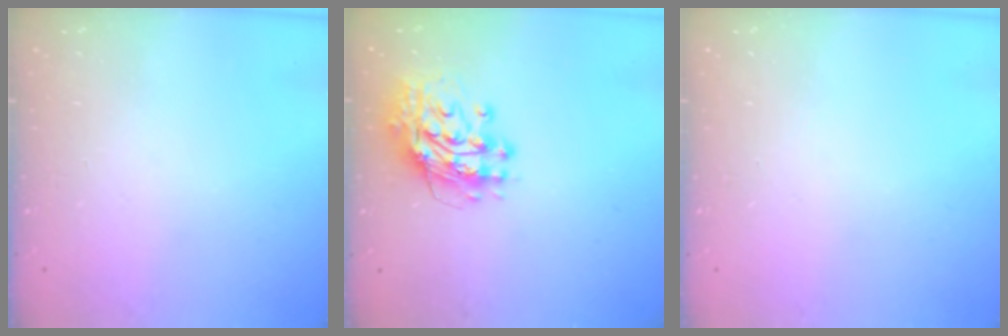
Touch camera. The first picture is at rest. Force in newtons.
{"total": 13.2, "press": 13.1, "slide": 1.2}
{"total": 0.0}